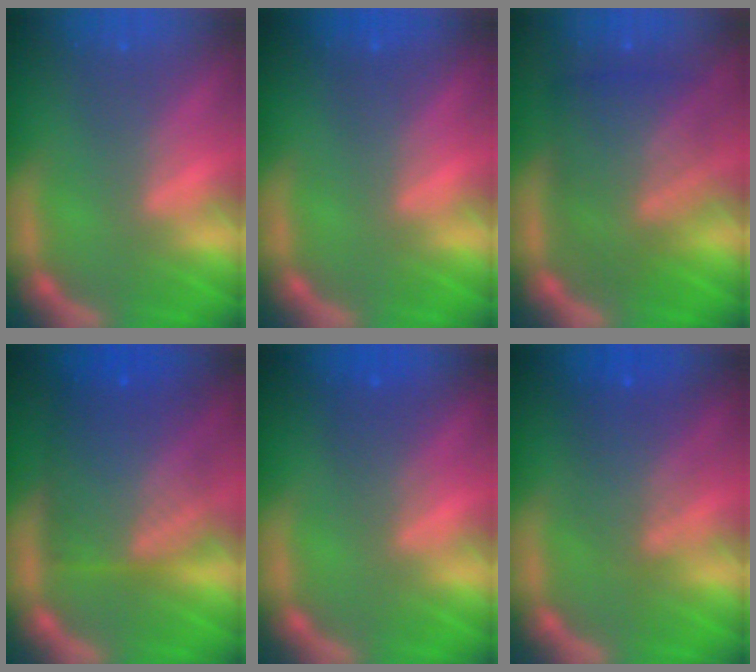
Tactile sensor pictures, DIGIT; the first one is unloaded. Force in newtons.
{"total": 0.0}
{"total": 8.1}
{"total": 9.5}
{"total": 2.0}
{"total": 4.5}